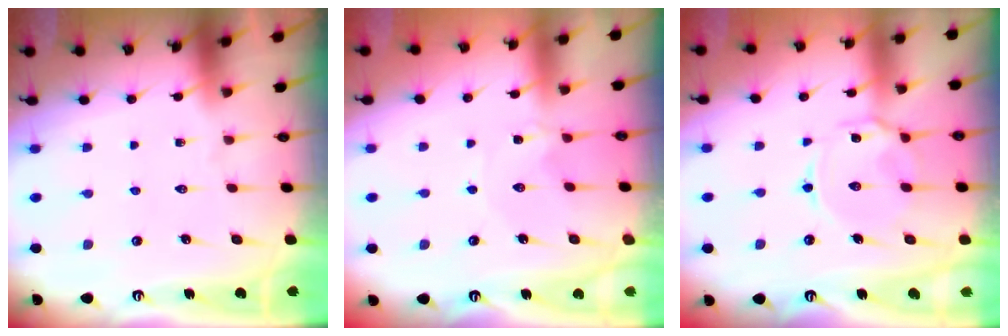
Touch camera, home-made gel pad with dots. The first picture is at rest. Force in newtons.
{"total": 0.0}
{"total": 7.3, "press": 7.3, "slide": 0.7}